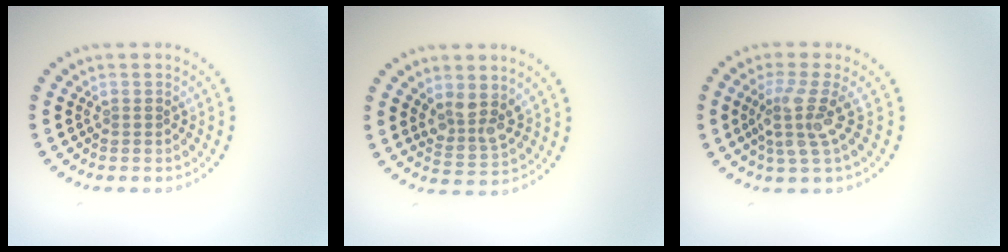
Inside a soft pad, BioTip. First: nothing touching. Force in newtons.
{"total": 3.1, "press": 2.7, "slide": 1.5}
{"total": 3.4, "press": 2.5, "slide": 2.3}